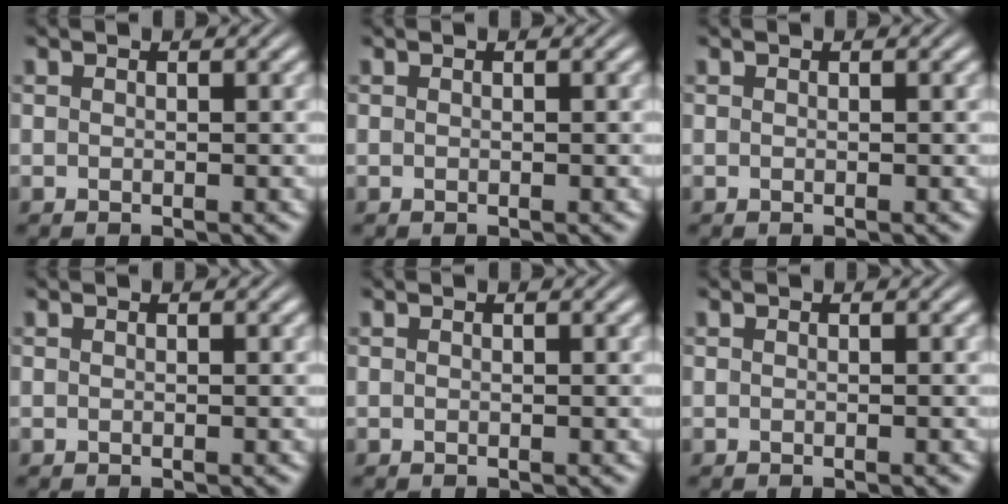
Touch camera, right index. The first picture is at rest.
{"total": 0.0}
{"total": 0.0}
{"total": 0.0}
{"total": 0.0}
{"total": 0.0}